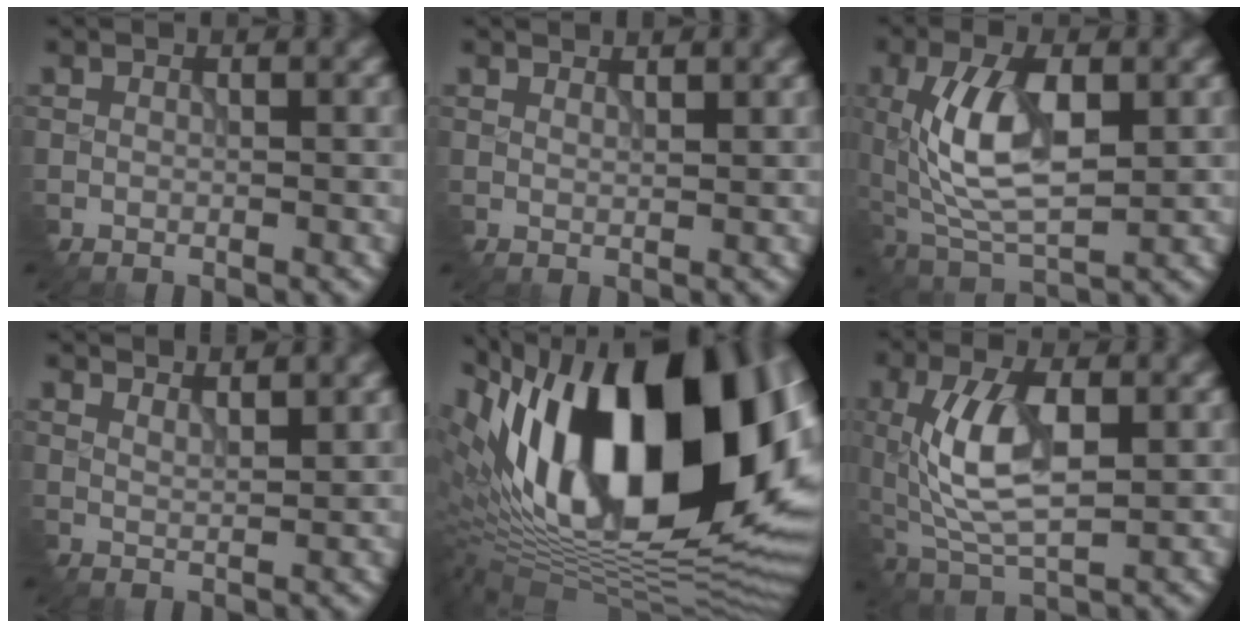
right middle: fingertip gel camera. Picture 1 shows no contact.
{"total": 1.7, "force": [1.6, 0.4, 0.6], "torque": [-0.004, 0.002, 0.024]}
{"total": 8.2, "force": [0.3, 3.7, 7.3], "torque": [-0.148, 0.004, 0.008]}
{"total": 2.8, "force": [2.5, 0.6, 1.2], "torque": [-0.013, 0.002, 0.038]}
{"total": 20.9, "force": [3.0, 10.2, 18.0], "torque": [-0.298, 0.031, 0.041]}
{"total": 7.4, "force": [0.1, 3.3, 6.6], "torque": [-0.139, 0.004, 0.006]}